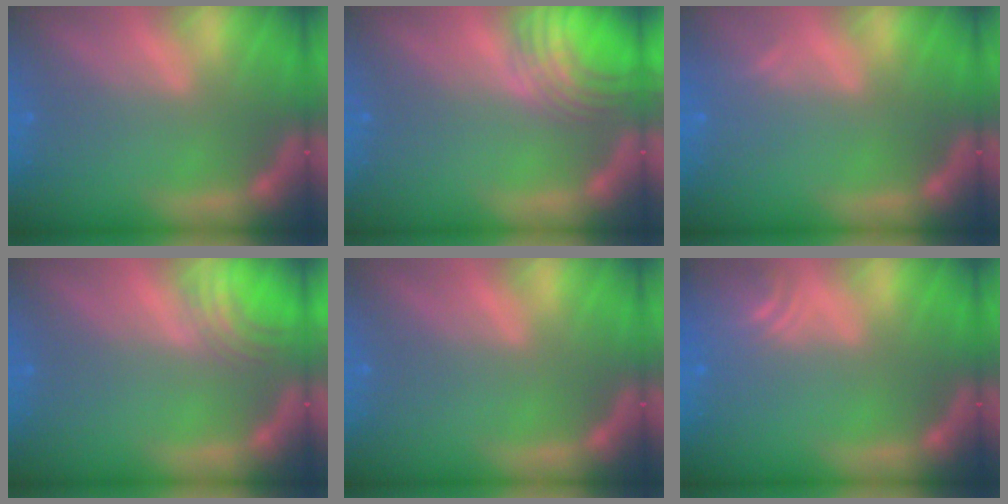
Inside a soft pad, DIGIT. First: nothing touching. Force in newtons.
{"total": 5.5}
{"total": 0.9}
{"total": 3.0}
{"total": 0.0}
{"total": 4.0}